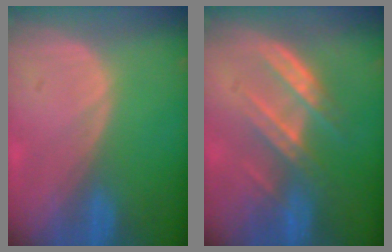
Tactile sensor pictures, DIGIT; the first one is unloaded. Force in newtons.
{"total": 7.1, "press": 6.5, "slide": 3.0}